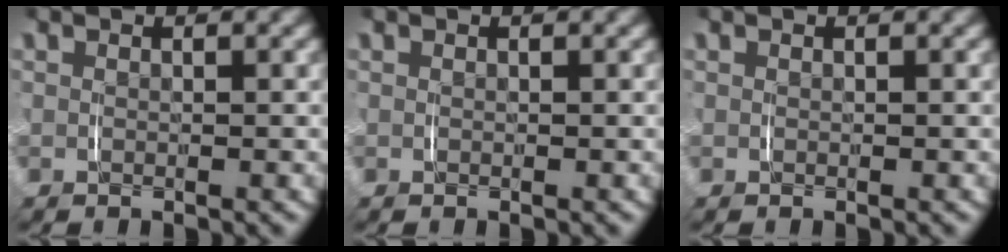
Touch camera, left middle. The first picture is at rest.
{"total": 0.0}
{"total": 0.0}